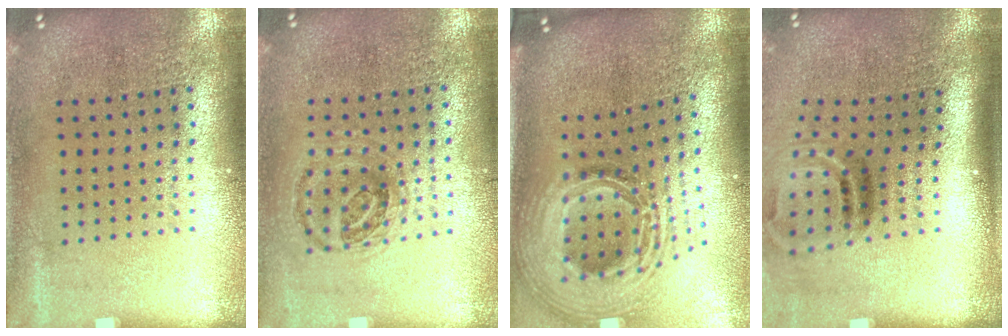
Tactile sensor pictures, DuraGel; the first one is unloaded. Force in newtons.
{"total": 1.0, "press": 0.9, "slide": 0.2}
{"total": 3.0, "press": 2.0, "slide": 2.2}
{"total": 2.0, "press": 1.2, "slide": 1.6}